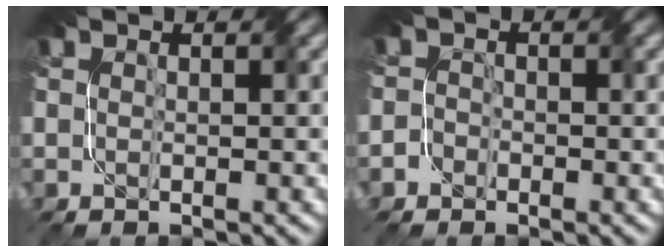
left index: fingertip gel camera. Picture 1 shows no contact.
{"total": 1.3, "force": [-1.3, 0.5, -0.1], "torque": [0.020, 0.003, -0.026]}